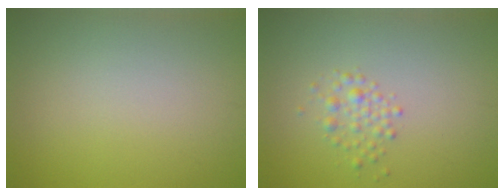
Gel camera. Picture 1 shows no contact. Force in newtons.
{"total": 1.7, "press": 1.7, "slide": 0.0}